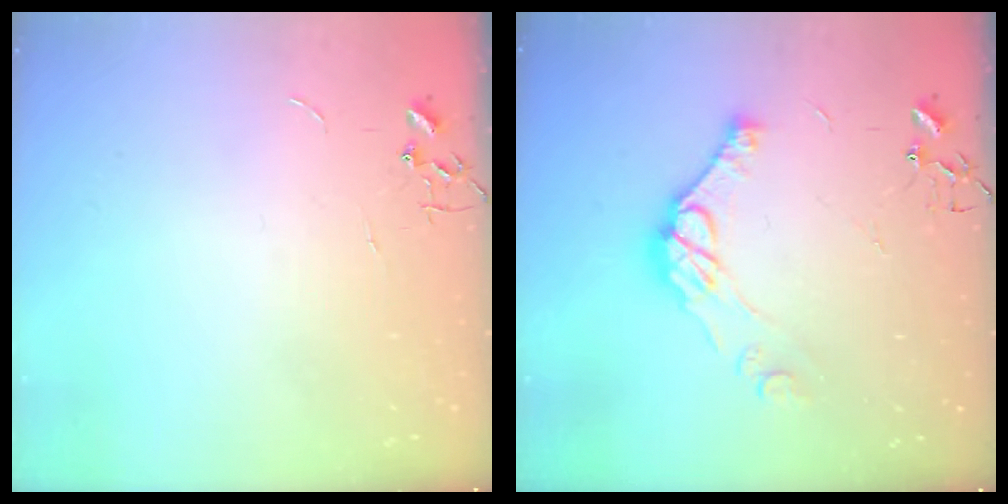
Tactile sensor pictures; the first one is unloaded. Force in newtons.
{"total": 11.5, "press": 11.4, "slide": 0.8}